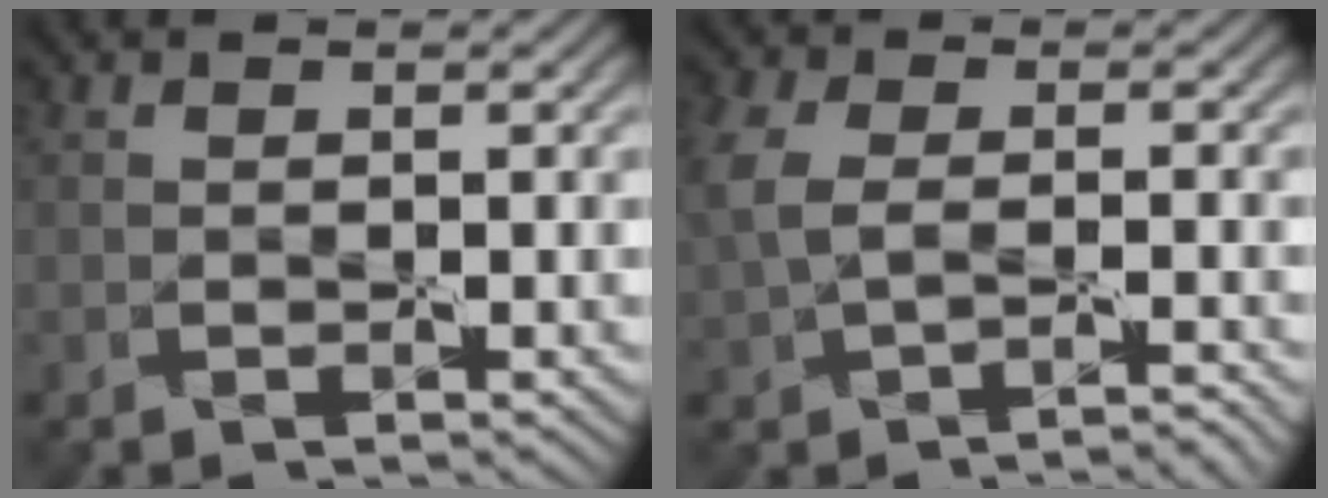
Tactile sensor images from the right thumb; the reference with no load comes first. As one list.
[{"total": 4.1, "force": [-0.7, 2.3, 3.3], "torque": [-0.084, -0.002, -0.013]}]